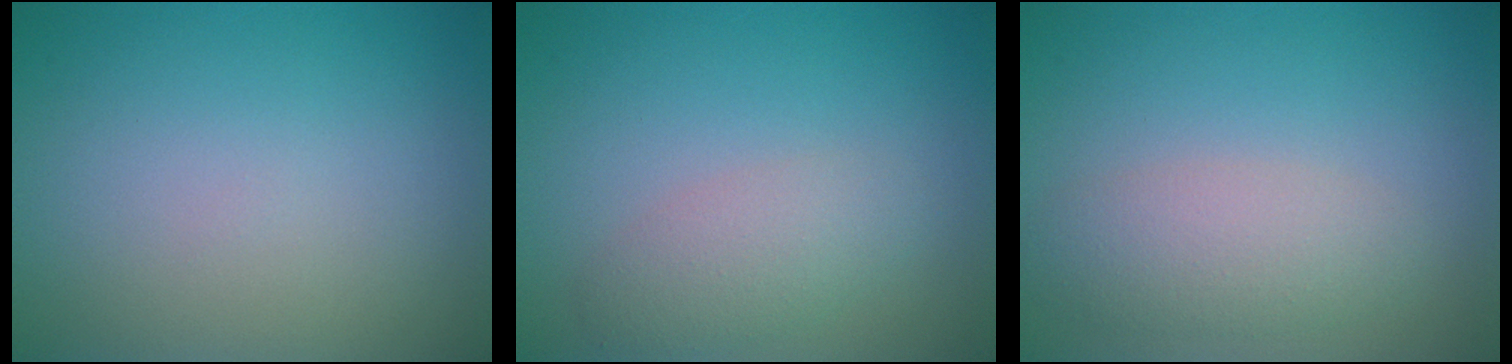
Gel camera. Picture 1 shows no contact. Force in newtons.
{"total": 2.5, "press": 2.5, "slide": 0.1}
{"total": 3.1, "press": 3.1, "slide": 0.1}